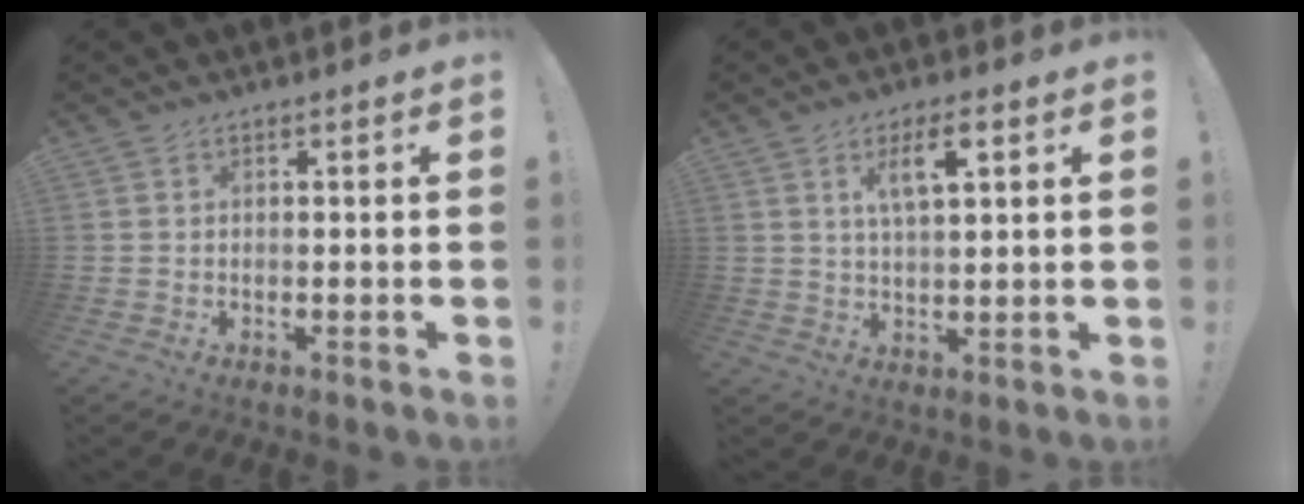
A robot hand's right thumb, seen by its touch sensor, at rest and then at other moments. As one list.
[{"total": 7.2, "force": [3.1, 2.3, 6.1], "torque": [-0.104, -0.003, 0.050]}]